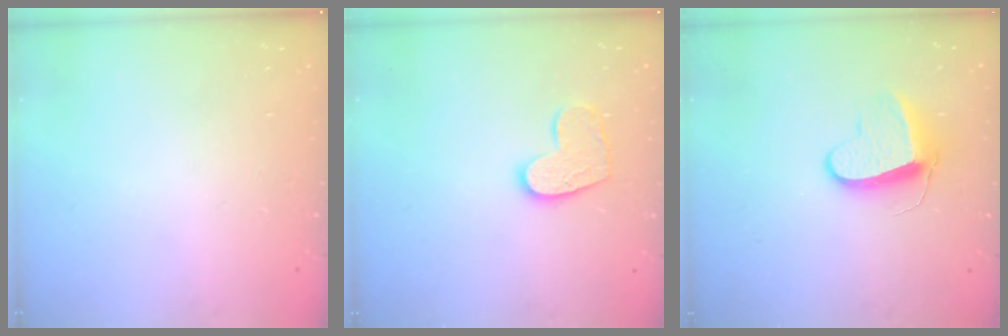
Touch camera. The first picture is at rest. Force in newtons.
{"total": 11.3, "press": 11.2, "slide": 0.7}
{"total": 10.3, "press": 10.2, "slide": 0.9}